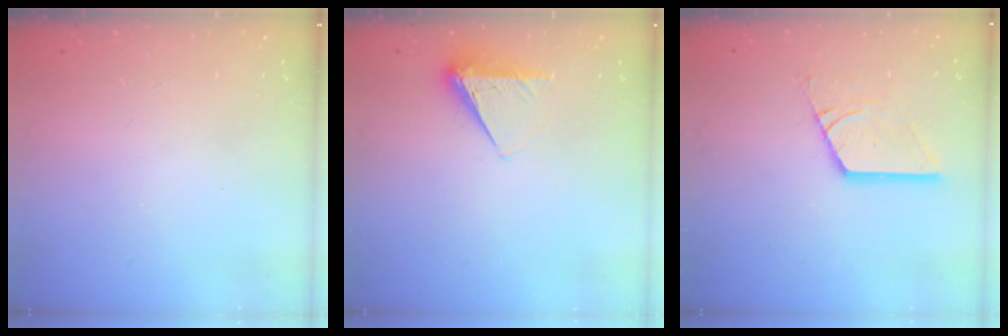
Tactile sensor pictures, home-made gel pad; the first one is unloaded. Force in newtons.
{"total": 5.3, "press": 5.3, "slide": 0.6}
{"total": 12.6, "press": 12.5, "slide": 1.3}